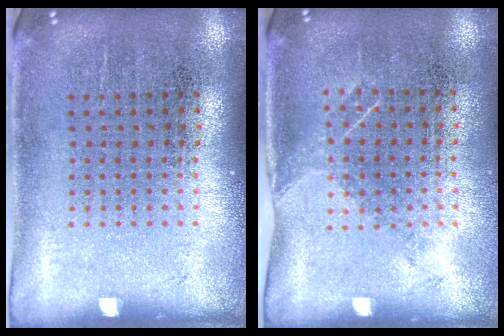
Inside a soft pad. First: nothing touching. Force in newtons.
{"total": 1.1, "press": 0.8, "slide": 0.7}